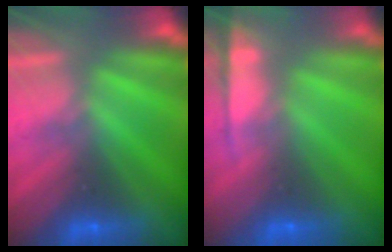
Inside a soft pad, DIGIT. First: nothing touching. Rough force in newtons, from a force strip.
{"total": 6.0}